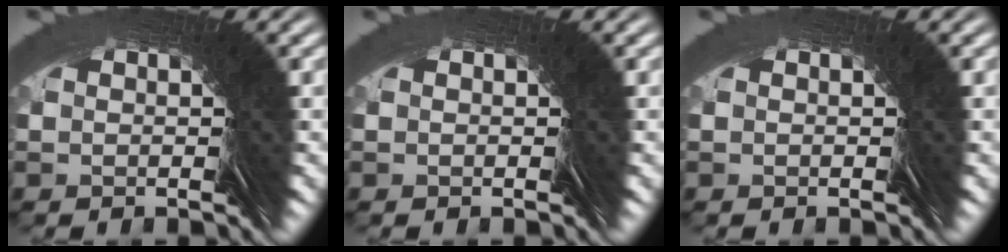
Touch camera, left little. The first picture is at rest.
{"total": 0.0}
{"total": 0.0}